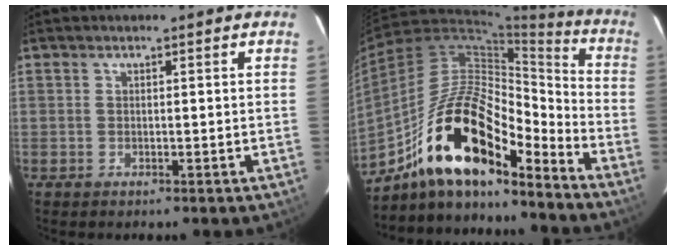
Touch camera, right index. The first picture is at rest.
{"total": 19.9, "force": [-13.6, 6.2, 13.2], "torque": [-0.238, 0.003, -0.253]}